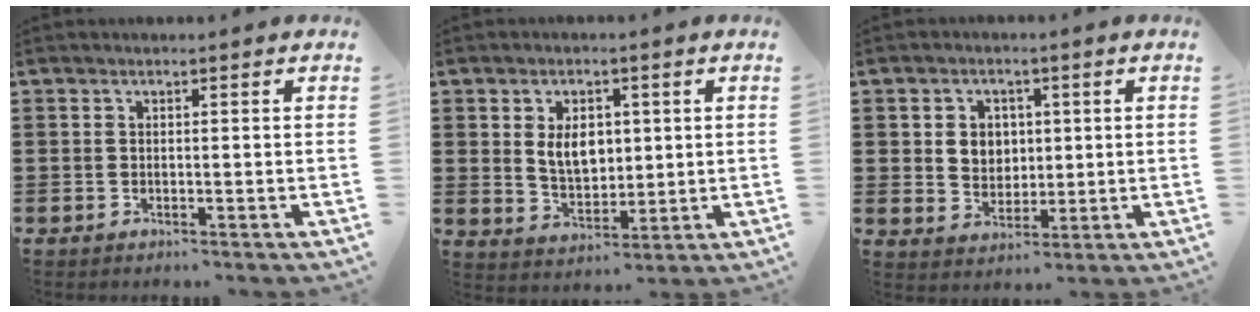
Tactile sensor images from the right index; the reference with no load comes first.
{"total": 6.0, "force": [1.3, 3.9, 4.3], "torque": [-0.080, 0.008, 0.018]}
{"total": 4.4, "force": [1.0, 3.9, 1.7], "torque": [-0.042, 0.011, 0.013]}